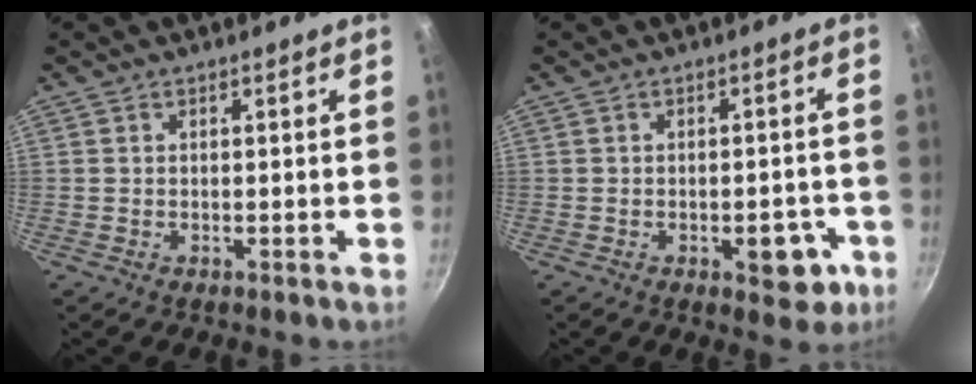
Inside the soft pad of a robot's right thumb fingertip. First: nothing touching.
{"total": 7.0, "force": [-2.7, 3.6, 5.3], "torque": [-0.040, 0.017, -0.028]}